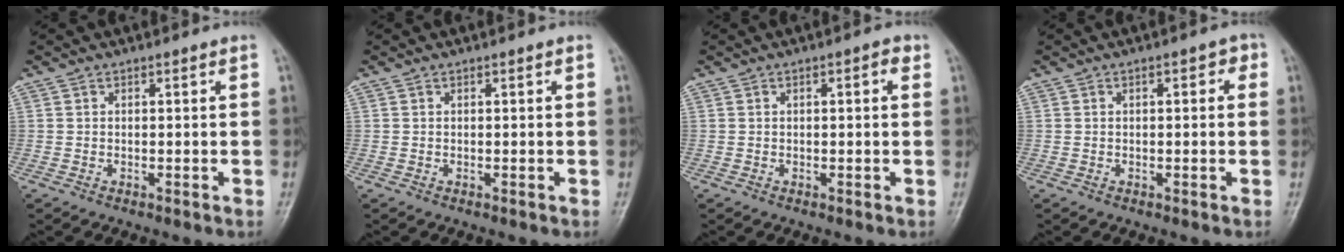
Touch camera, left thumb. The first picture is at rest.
{"total": 0.0}
{"total": 2.0, "force": [0.6, 0.7, 1.8], "torque": [-0.025, 0.004, 0.005]}
{"total": 2.5, "force": [0.6, 1.1, 2.1], "torque": [-0.018, 0.004, 0.003]}